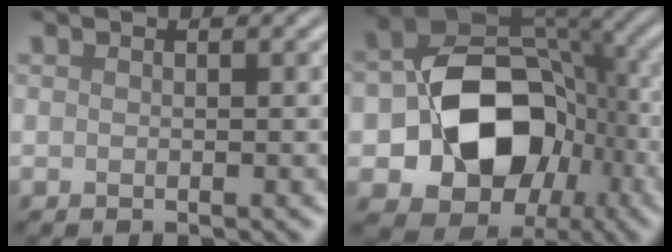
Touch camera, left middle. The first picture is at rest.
{"total": 11.8, "force": [-2.6, 8.9, 7.2], "torque": [-0.107, -0.009, -0.039]}